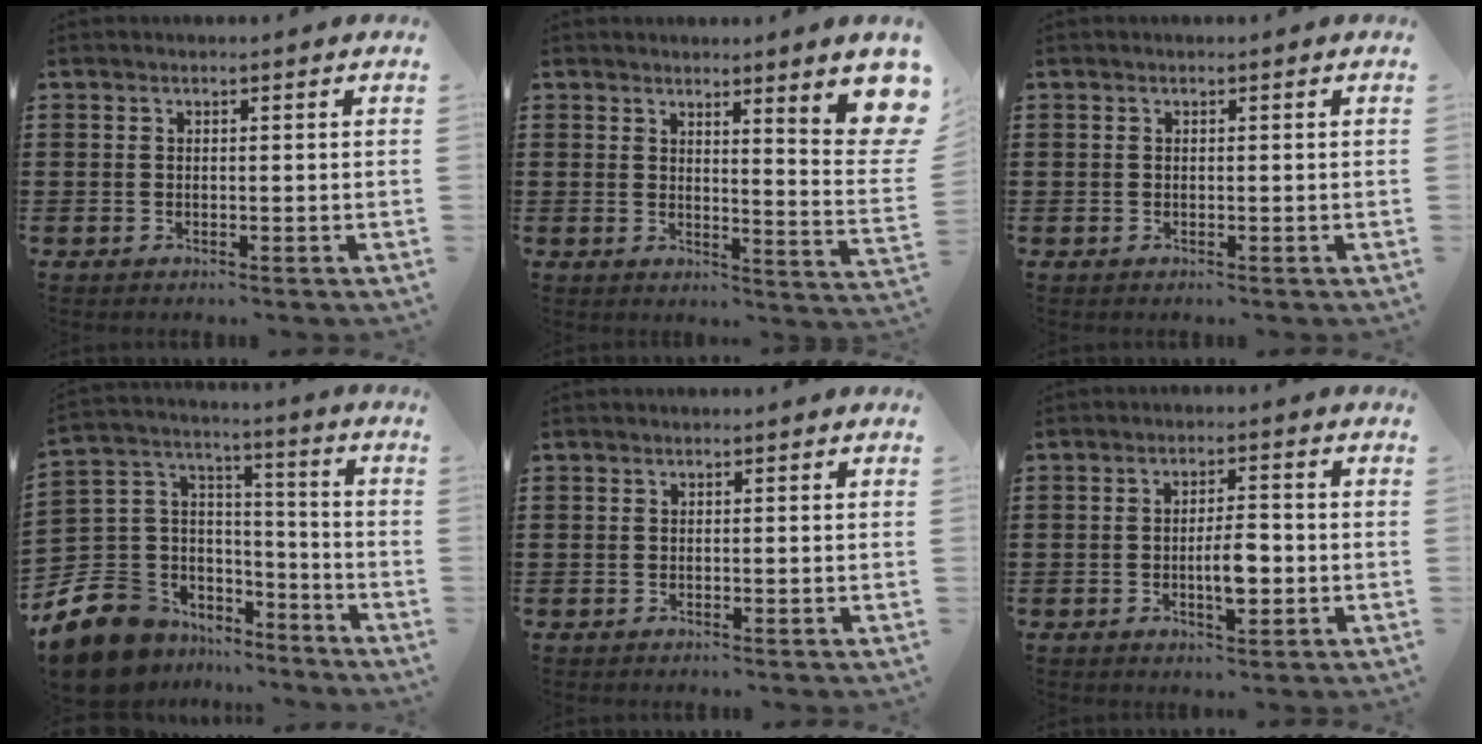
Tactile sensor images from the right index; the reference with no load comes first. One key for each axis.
{"total": 6.2, "fx": 3.9, "fy": 0.1, "fz": 4.8, "tx": -0.081, "ty": -0.027, "tz": 0.060}
{"total": 0.0}
{"total": 11.2, "fx": -7.5, "fy": 7.8, "fz": 2.8, "tx": -0.119, "ty": 0.001, "tz": -0.149}
{"total": 0.0}
{"total": 5.0, "fx": -0.9, "fy": 1.7, "fz": 4.6, "tx": -0.078, "ty": 0.000, "tz": -0.020}